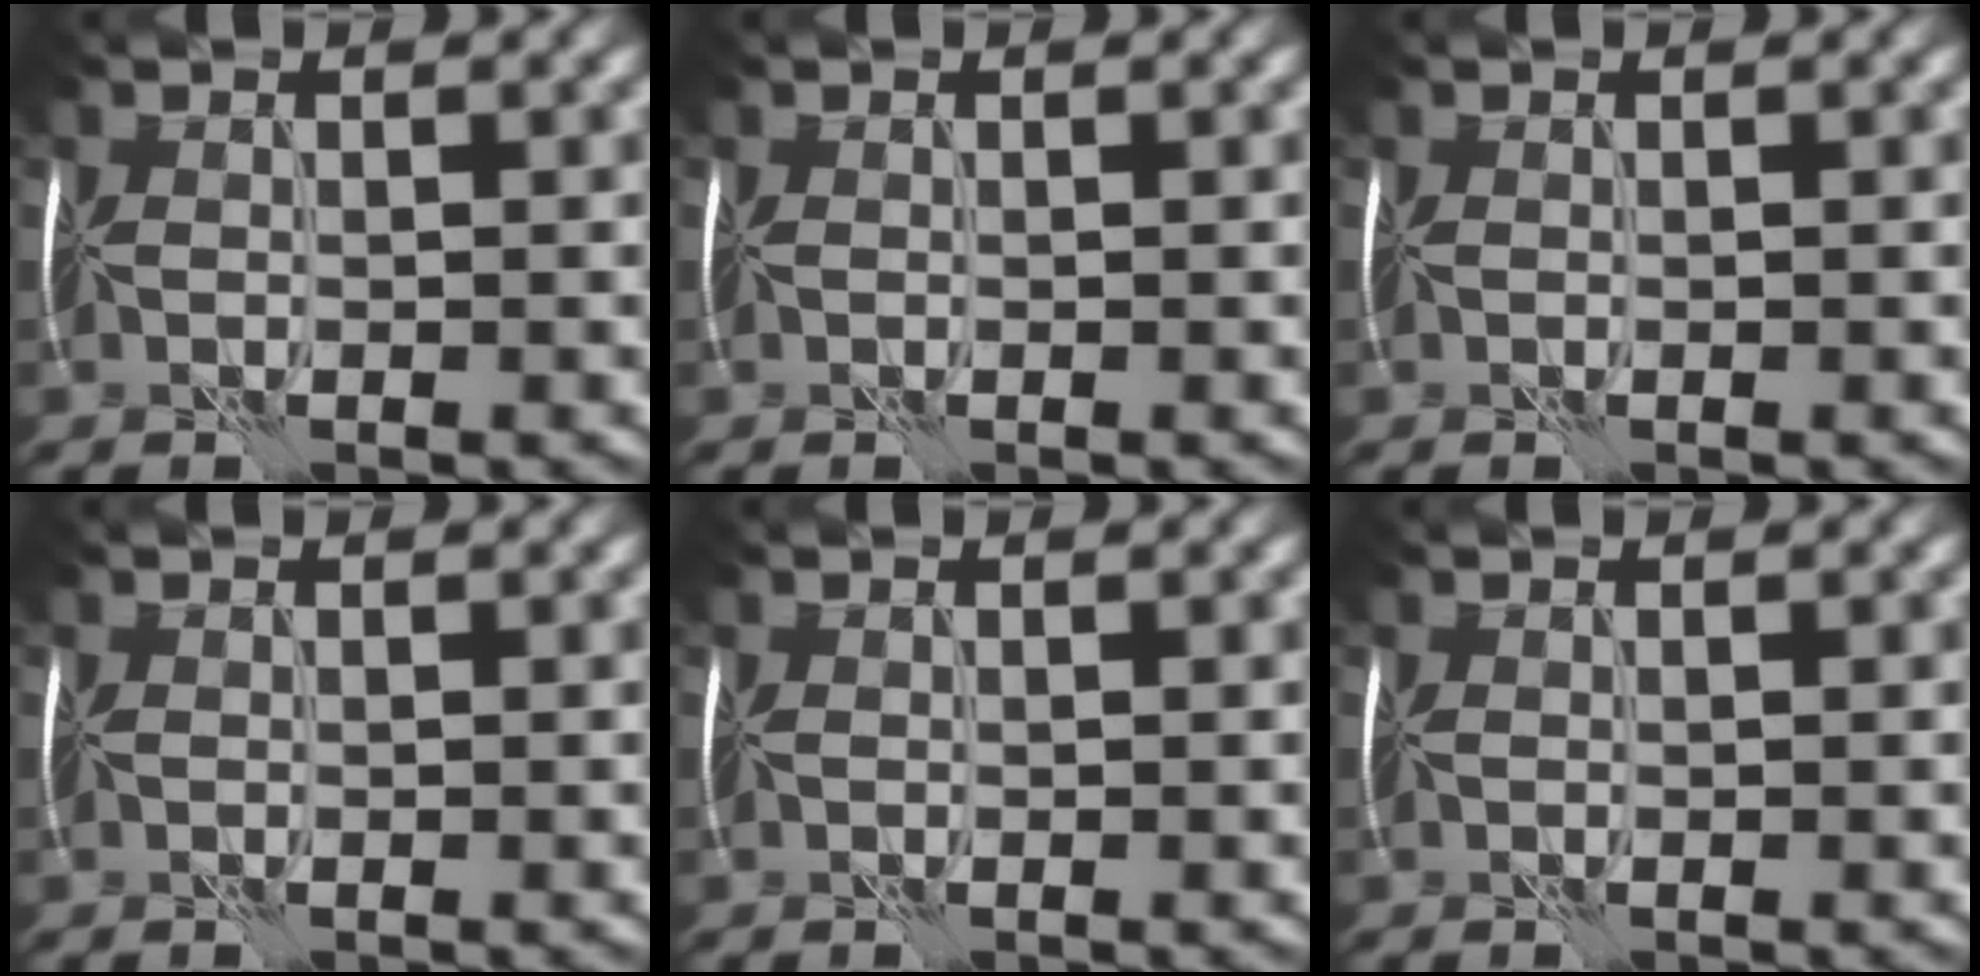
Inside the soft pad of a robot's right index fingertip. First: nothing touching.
{"total": 0.0}
{"total": 0.0}
{"total": 0.0}
{"total": 0.0}
{"total": 0.0}